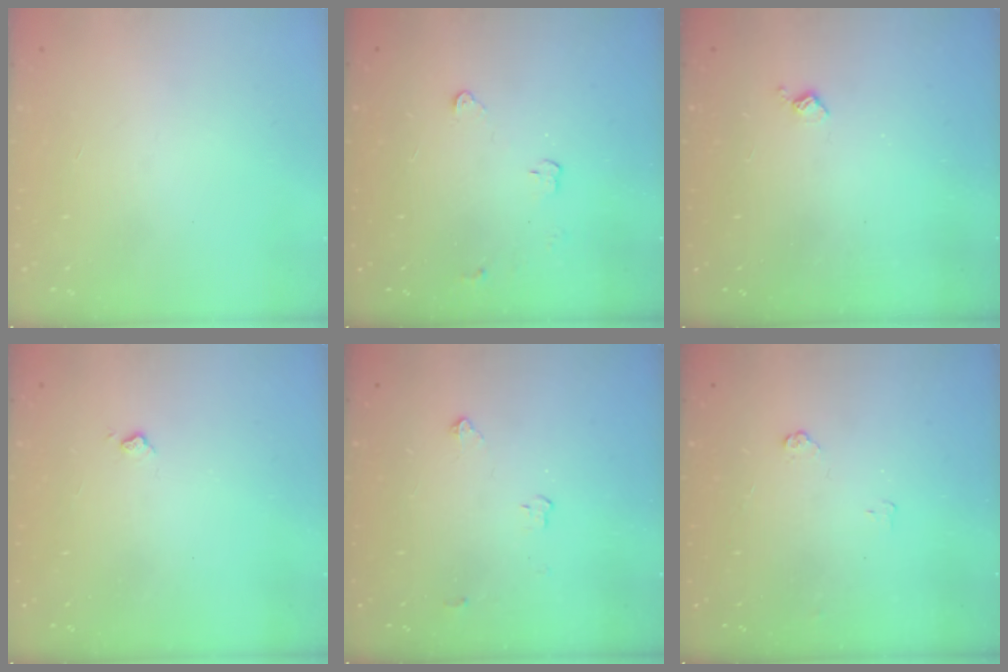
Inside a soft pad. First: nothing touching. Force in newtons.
{"total": 2.9, "press": 2.9, "slide": 0.4}
{"total": 3.2, "press": 3.2, "slide": 0.5}
{"total": 3.4, "press": 3.4, "slide": 0.6}
{"total": 2.8, "press": 2.8, "slide": 0.4}
{"total": 3.6, "press": 3.6, "slide": 0.4}